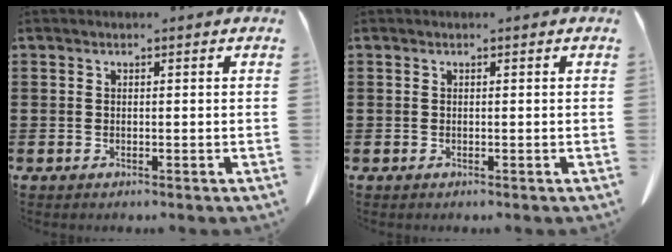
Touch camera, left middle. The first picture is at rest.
{"total": 0.0}